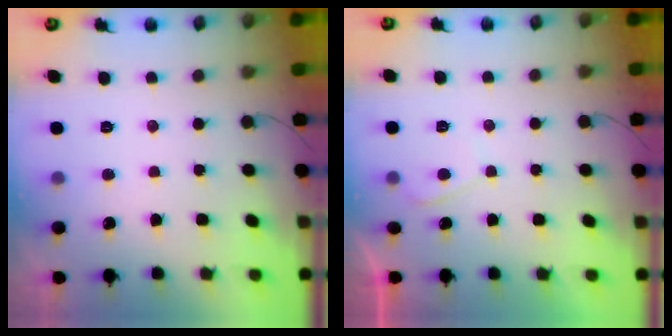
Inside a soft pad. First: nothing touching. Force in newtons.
{"total": 0.8, "press": 0.7, "slide": 0.5}